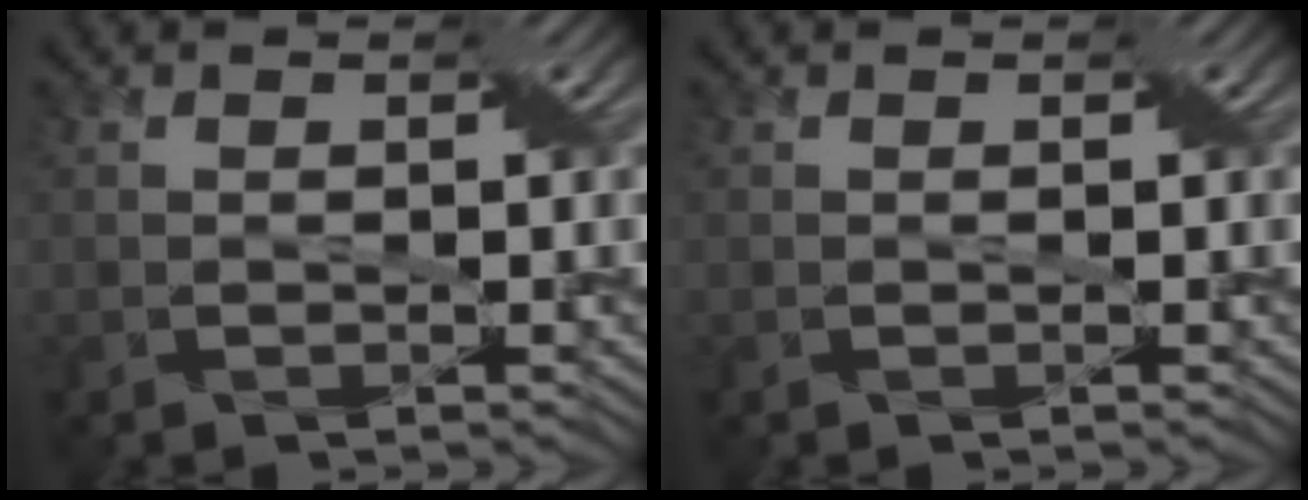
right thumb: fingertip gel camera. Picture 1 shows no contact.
{"total": 0.0}